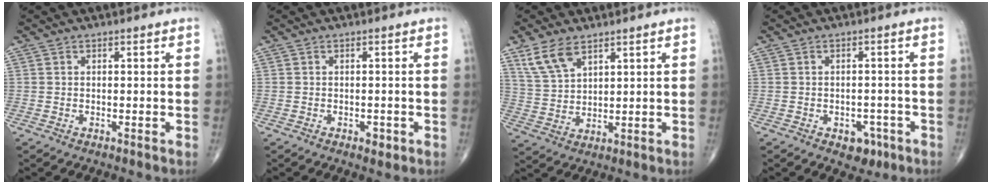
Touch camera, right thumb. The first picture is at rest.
{"total": 1.6, "force": [-0.7, 1.0, 1.1], "torque": [-0.009, 0.001, -0.008]}
{"total": 7.3, "force": [4.7, 3.4, 4.4], "torque": [-0.083, -0.016, 0.103]}
{"total": 4.5, "force": [-2.2, 3.1, 2.4], "torque": [-0.010, 0.013, -0.024]}